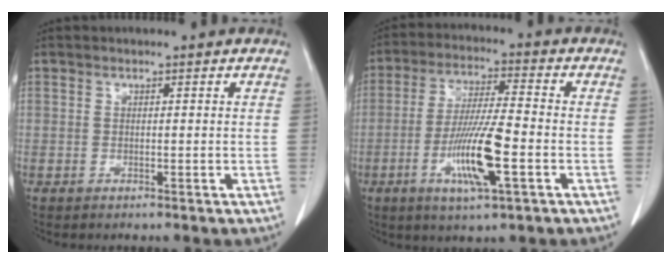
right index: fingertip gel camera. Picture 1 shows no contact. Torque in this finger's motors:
{"motor_torque": [0.30, -0.10, 0.31, 0.13]}